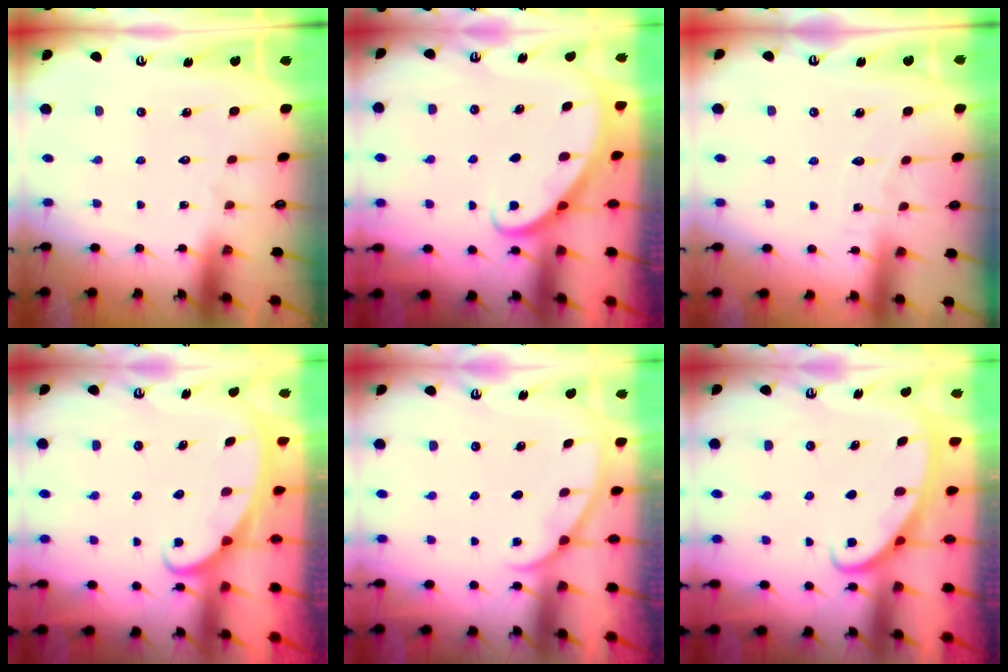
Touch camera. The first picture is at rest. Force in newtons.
{"total": 2.7, "press": 2.7, "slide": 0.2}
{"total": 3.0, "press": 3.0, "slide": 0.3}
{"total": 2.5, "press": 2.5, "slide": 0.3}
{"total": 0.8, "press": 0.8, "slide": 0.2}
{"total": 2.8, "press": 2.8, "slide": 0.4}